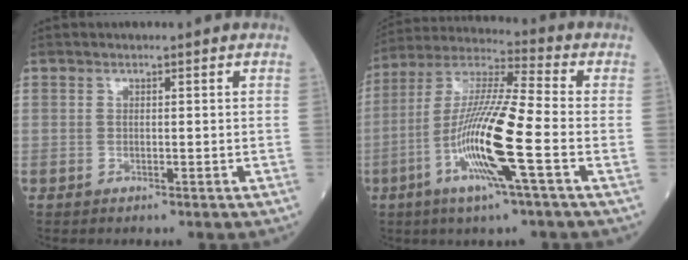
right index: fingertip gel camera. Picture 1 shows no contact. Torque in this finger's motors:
{"motor_torque": [0.76, -0.30, 1.06, 0.21]}